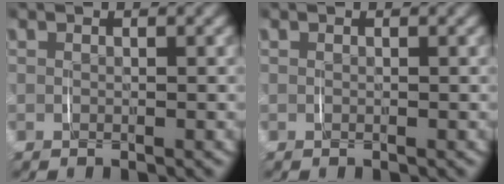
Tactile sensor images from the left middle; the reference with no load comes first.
{"total": 0.0}